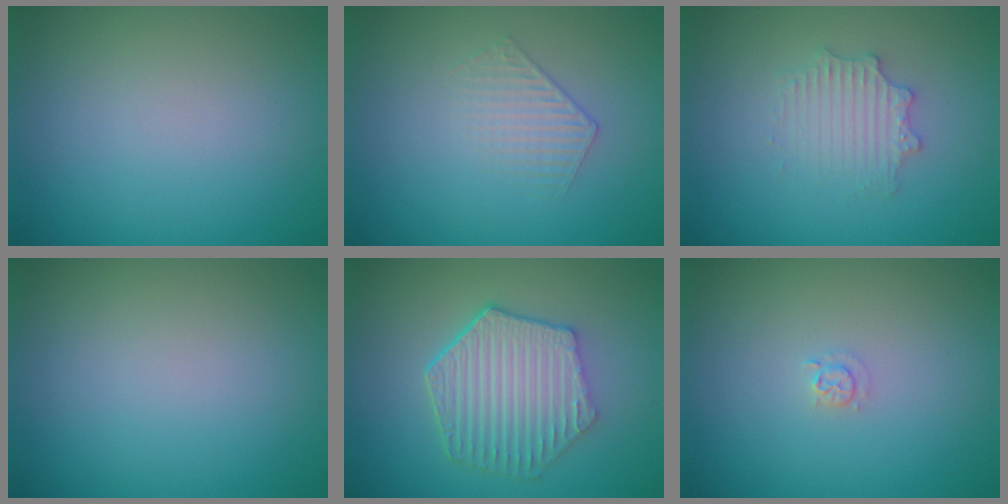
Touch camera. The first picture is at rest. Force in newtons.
{"total": 1.3, "press": 0.6, "slide": 1.2}
{"total": 2.6, "press": 2.6, "slide": 0.4}
{"total": 0.0}
{"total": 6.3, "press": 4.9, "slide": 3.9}
{"total": 0.9, "press": 0.9, "slide": 0.1}